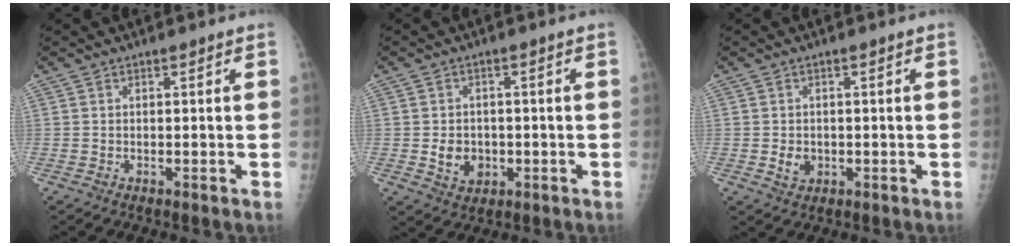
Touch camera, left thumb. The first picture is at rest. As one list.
[{"total": 5.0, "force": [-0.8, 4.1, 2.7], "torque": [-0.026, 0.003, -0.005]}, {"total": 2.7, "force": [-0.4, 2.2, 1.5], "torque": [-0.017, 0.001, -0.001]}]